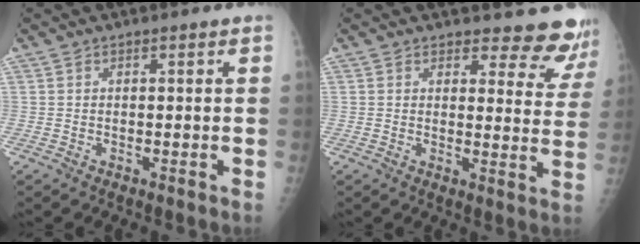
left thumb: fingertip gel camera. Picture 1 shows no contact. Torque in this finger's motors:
{"motor_torque": [0.18, 0.30, -0.14, 0.03, 0.02]}